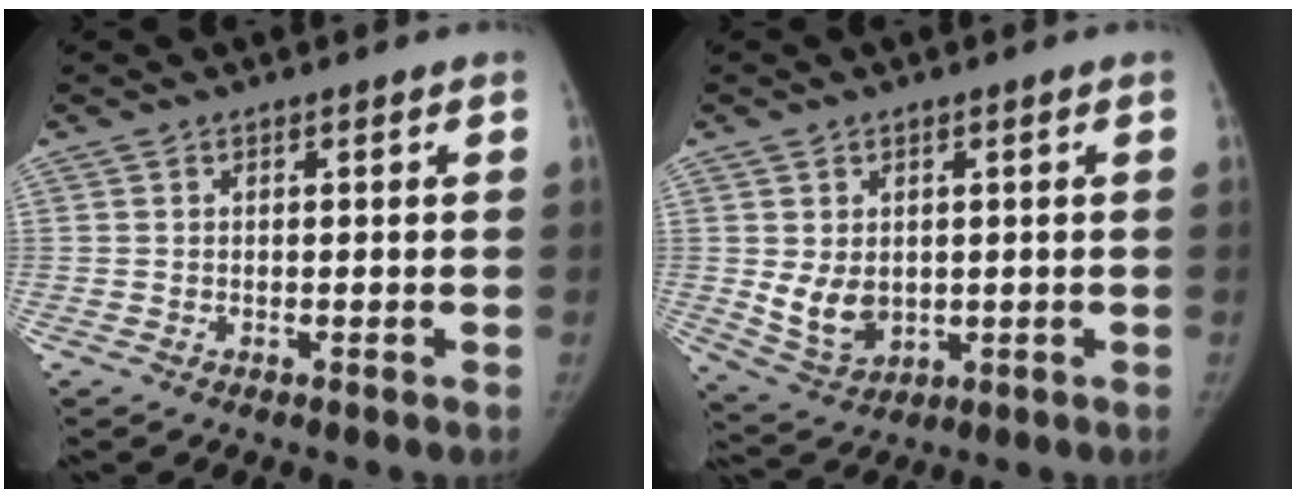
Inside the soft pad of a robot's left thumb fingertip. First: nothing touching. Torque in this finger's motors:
{"motor_torque": [0.62, 0.67, 0.54, -0.63, 0.05]}